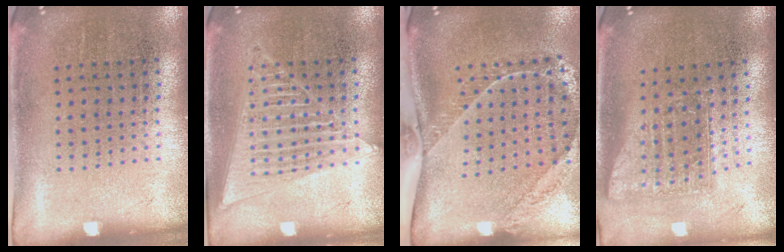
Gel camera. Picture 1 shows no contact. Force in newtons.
{"total": 1.5, "press": 1.5, "slide": 0.1}
{"total": 2.1, "press": 1.6, "slide": 1.3}
{"total": 1.7, "press": 1.3, "slide": 1.0}